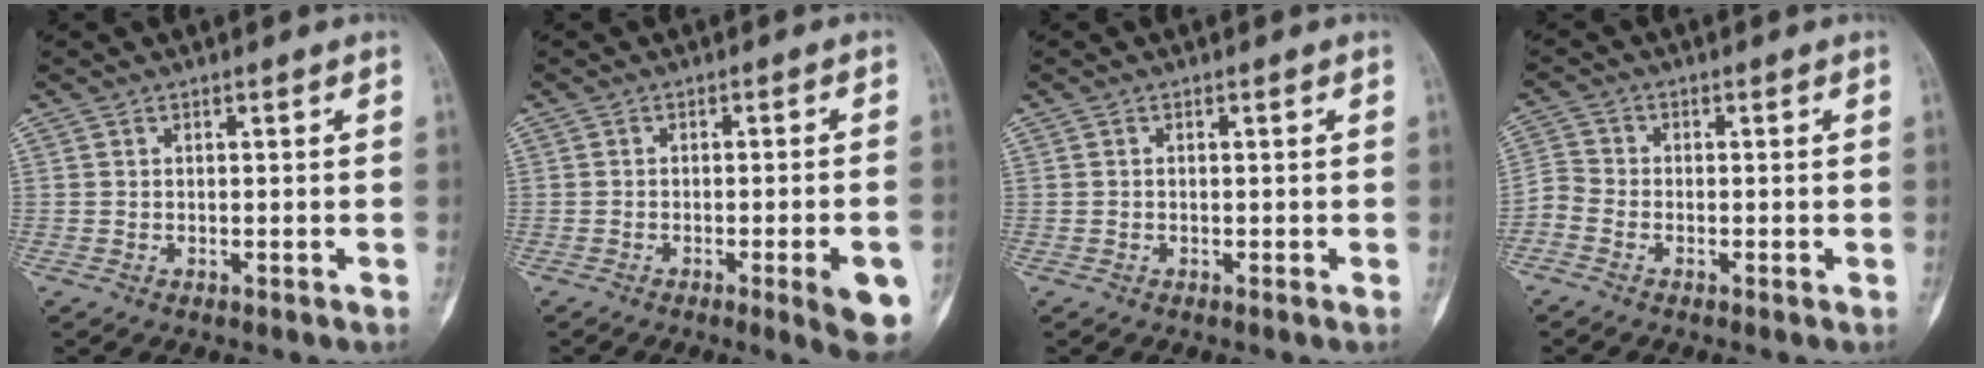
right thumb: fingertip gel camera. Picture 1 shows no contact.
{"total": 8.7, "force": [-3.5, 1.3, 7.8], "torque": [-0.097, 0.003, -0.043]}
{"total": 0.0}
{"total": 3.3, "force": [-1.9, 2.2, 1.5], "torque": [-0.030, 0.008, -0.051]}